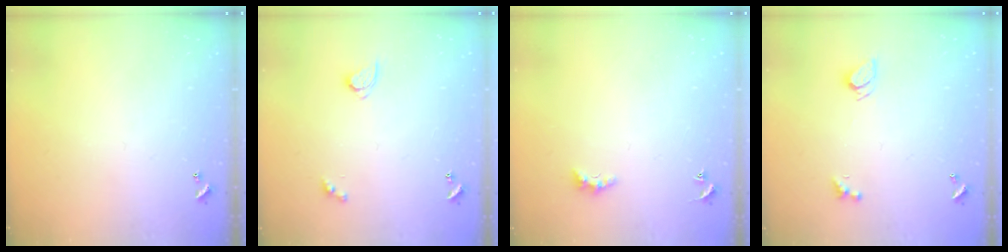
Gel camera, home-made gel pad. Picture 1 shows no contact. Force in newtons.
{"total": 2.9, "press": 2.9, "slide": 0.3}
{"total": 2.6, "press": 2.5, "slide": 0.6}
{"total": 2.2, "press": 2.2, "slide": 0.3}